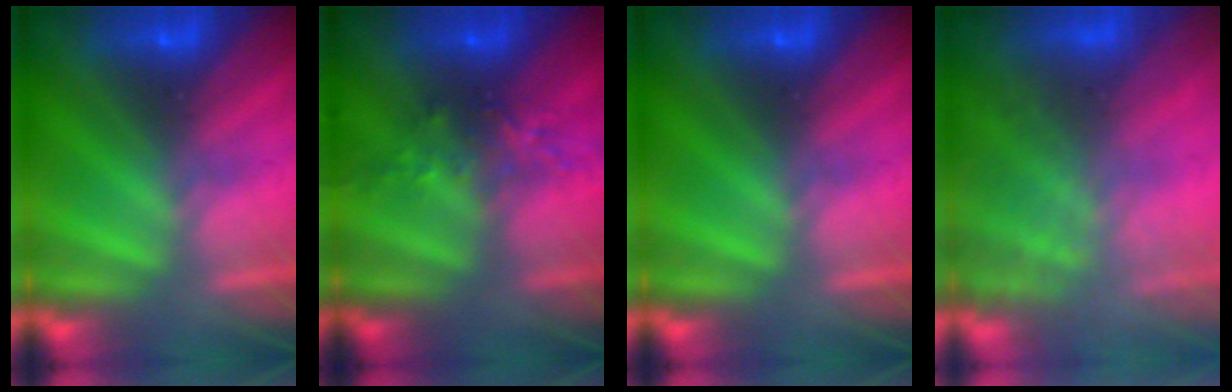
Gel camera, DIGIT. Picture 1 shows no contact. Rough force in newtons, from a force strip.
{"total": 2.4}
{"total": 0.0}
{"total": 7.5}